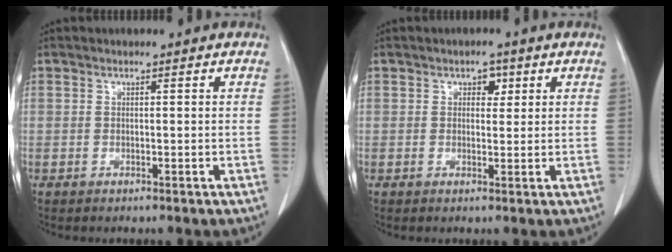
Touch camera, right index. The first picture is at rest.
{"total": 2.1, "force": [0.9, 1.4, 1.3], "torque": [-0.013, 0.003, 0.011]}